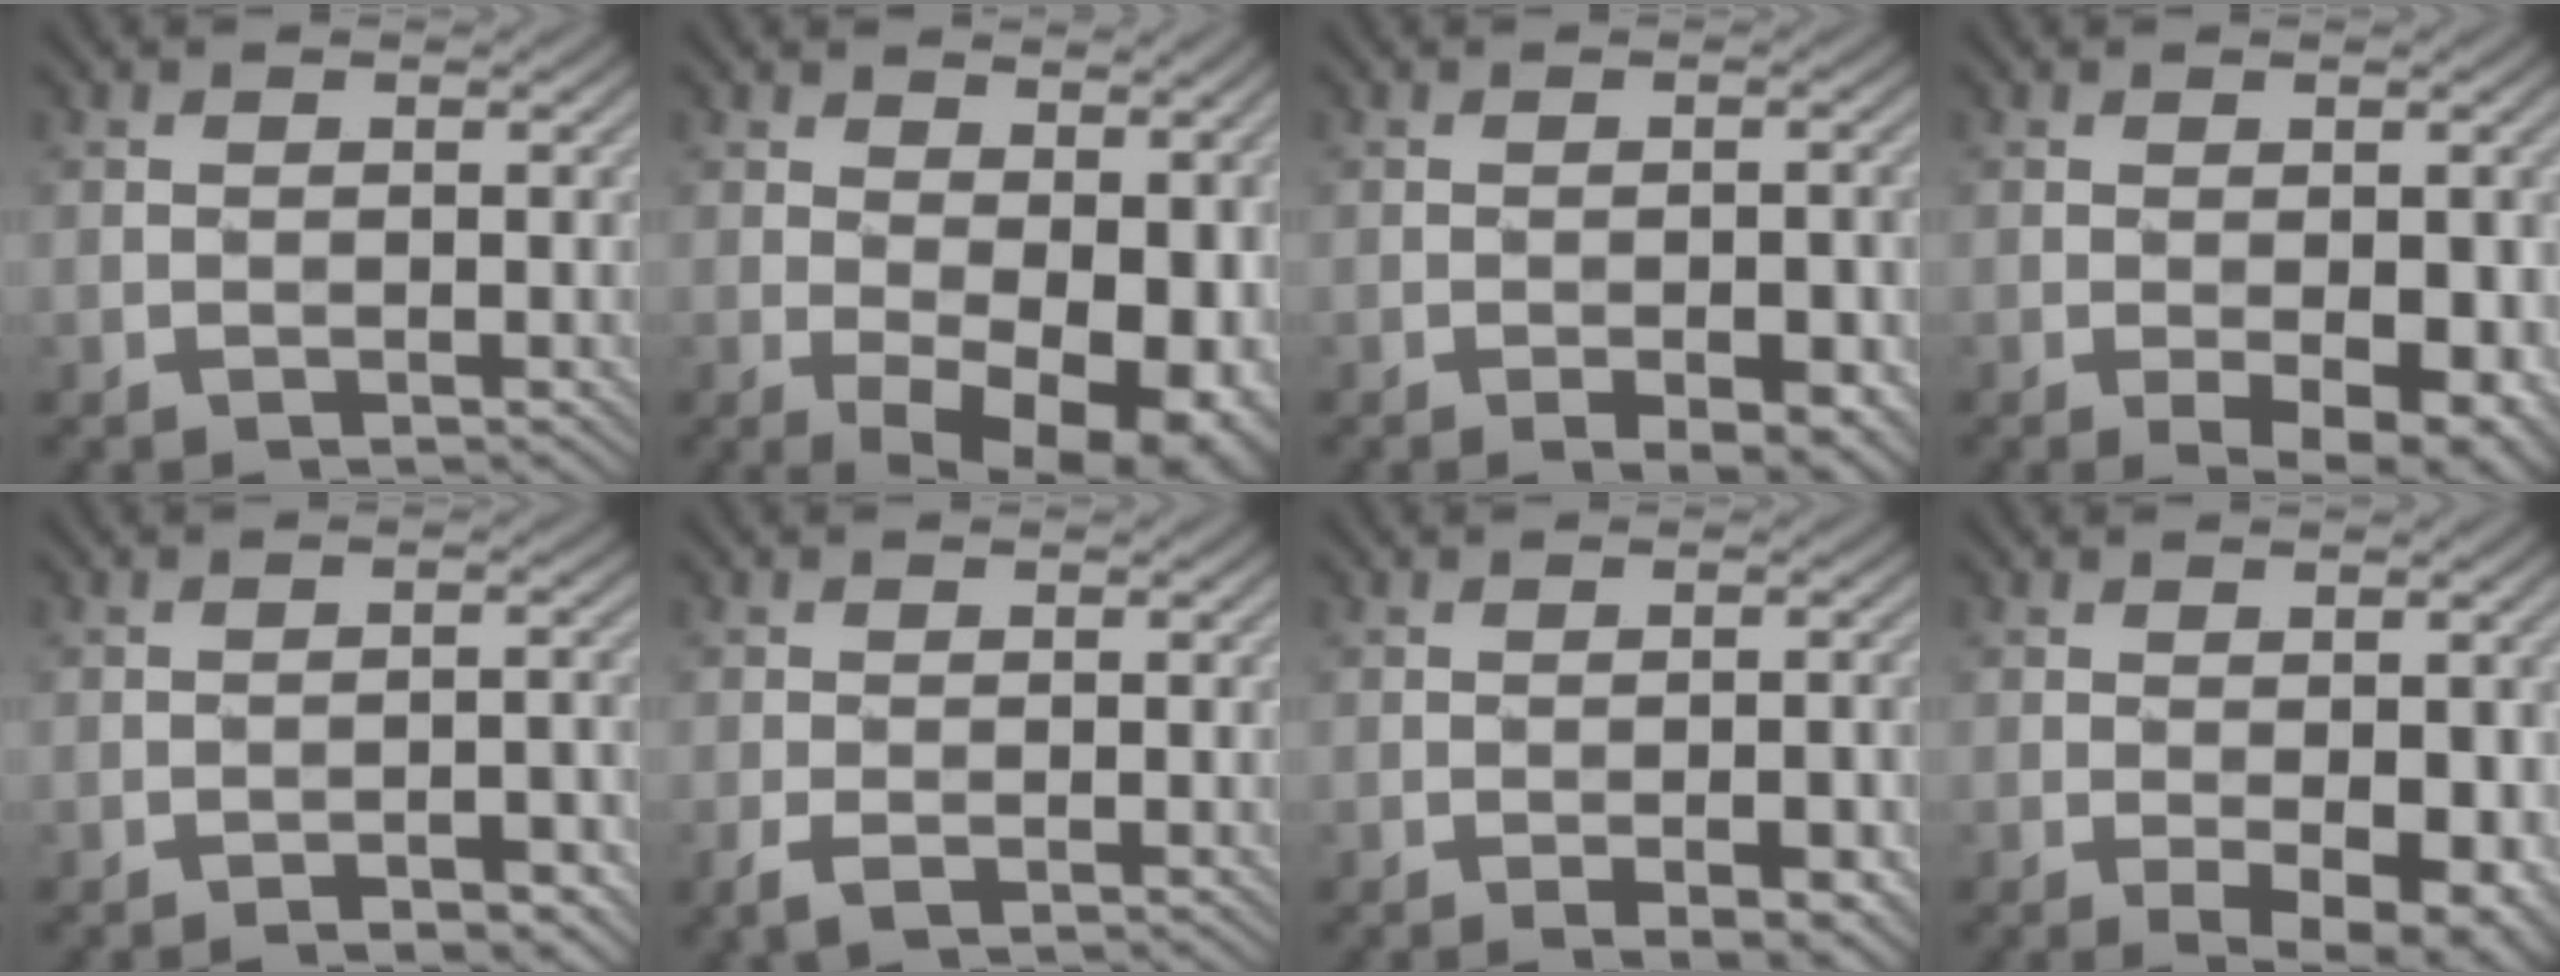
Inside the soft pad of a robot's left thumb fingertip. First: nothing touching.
{"total": 13.6, "force": [-1.3, 7.6, 11.3], "torque": [-0.149, -0.022, 0.016]}
{"total": 4.5, "force": [-2.3, 1.5, 3.6], "torque": [-0.055, 0.006, -0.022]}
{"total": 5.3, "force": [-1.8, 2.1, 4.5], "torque": [-0.063, -0.009, -0.015]}
{"total": 3.3, "force": [-2.5, 0.6, 2.0], "torque": [-0.037, 0.017, -0.034]}
{"total": 2.1, "force": [-1.0, 1.0, 1.6], "torque": [-0.041, -0.002, -0.018]}
{"total": 3.9, "force": [-2.0, 1.0, 3.2], "torque": [-0.046, 0.009, -0.022]}
{"total": 5.8, "force": [-1.8, 2.5, 4.9], "torque": [-0.074, -0.013, -0.014]}